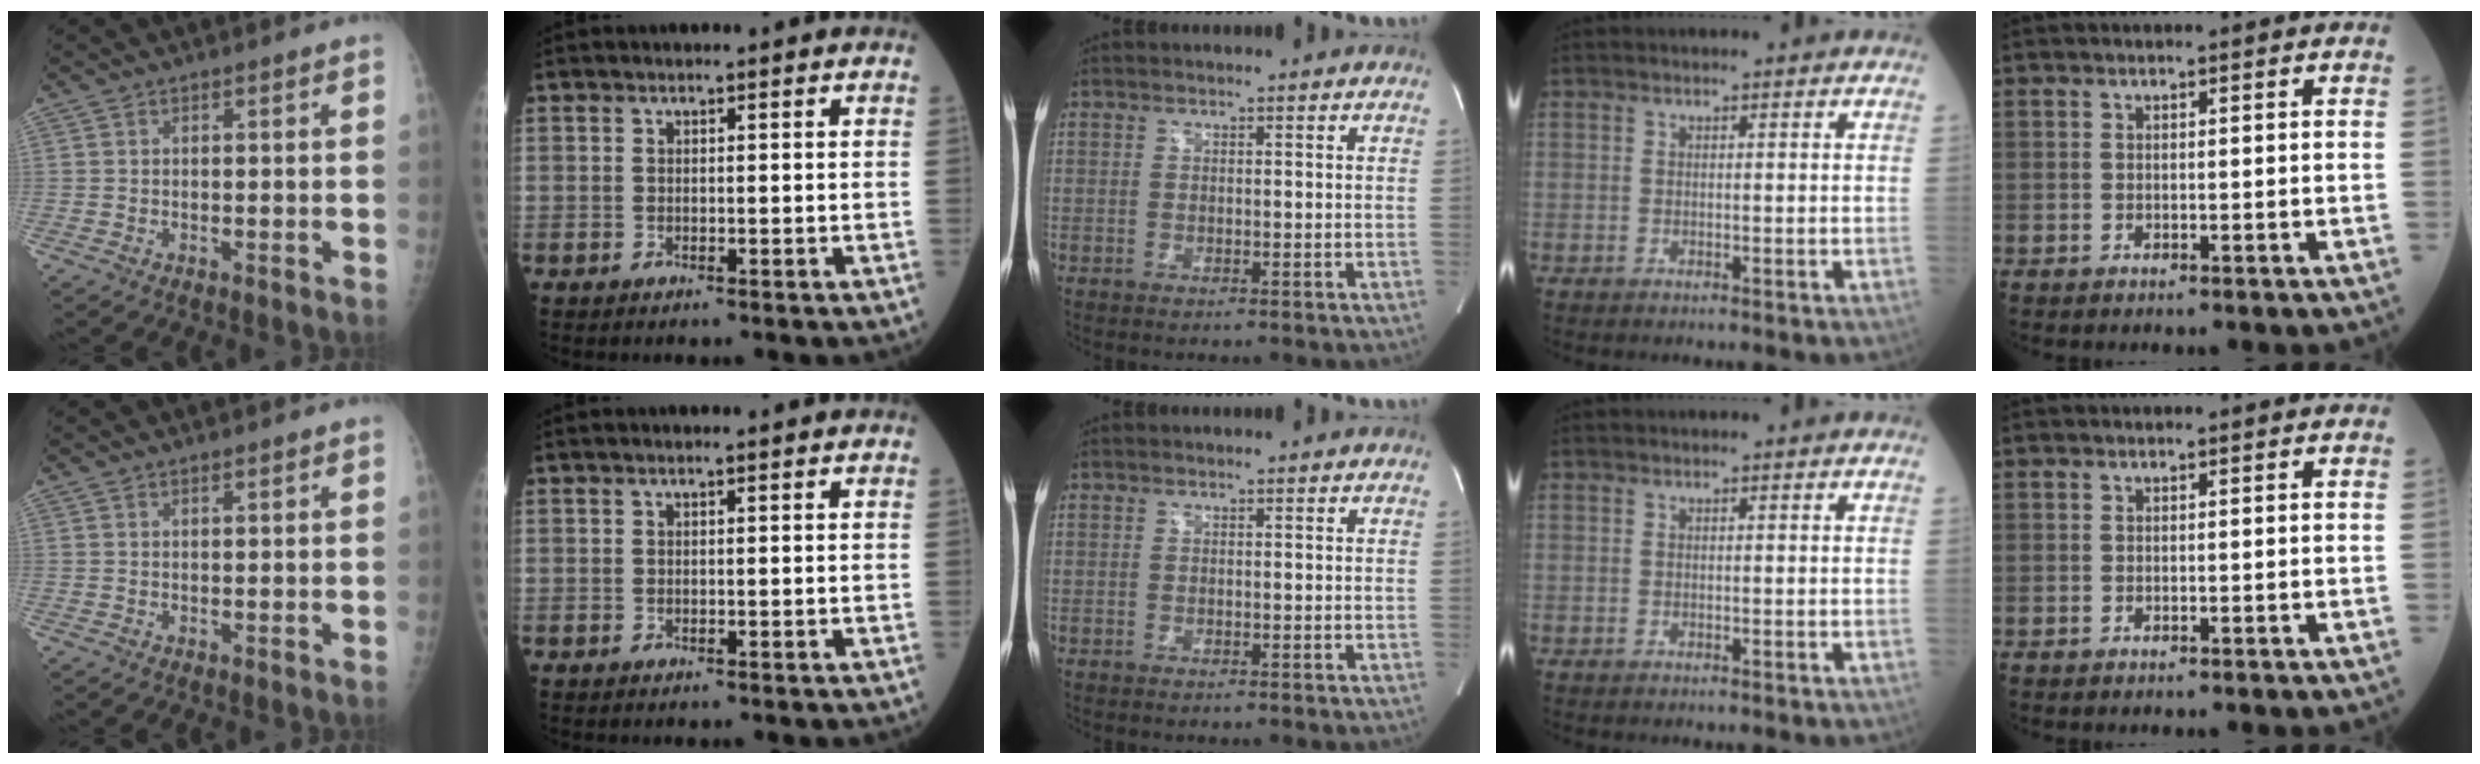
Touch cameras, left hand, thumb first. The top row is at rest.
{"thumb": {"total": 0.7, "force": [0.5, 0.2, 0.3], "torque": [-0.005, -0.003, 0.008]}, "index": {"total": 0.7, "force": [0.5, -0.1, 0.4], "torque": [-0.010, 0.002, 0.010]}}